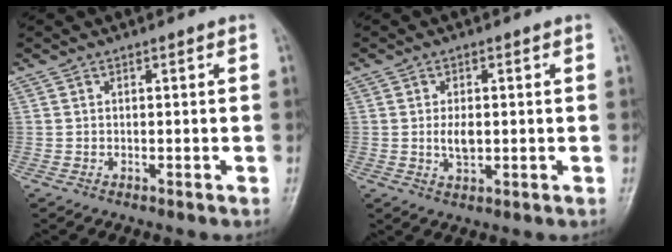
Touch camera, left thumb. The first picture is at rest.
{"total": 3.7, "force": [0.0, 2.0, 3.1], "torque": [-0.055, -0.005, 0.001]}